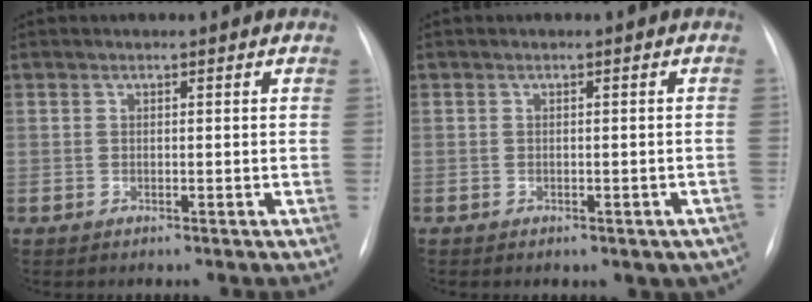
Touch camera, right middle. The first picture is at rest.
{"total": 5.2, "force": [-3.7, 2.7, 2.6], "torque": [-0.017, 0.013, -0.039]}